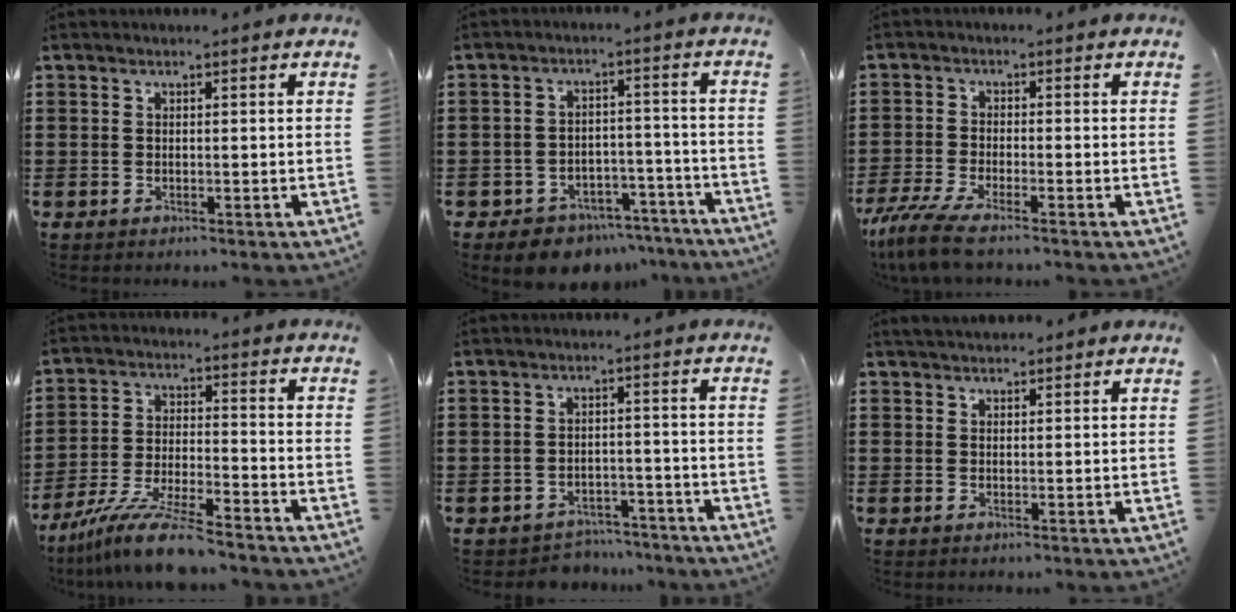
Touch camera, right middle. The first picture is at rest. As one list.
[{"total": 6.0, "force": [-5.7, 1.7, 0.7], "torque": [-0.008, 0.023, -0.112]}, {"total": 5.3, "force": [-4.3, 0.5, 3.1], "torque": [-0.087, -0.024, -0.087]}, {"total": 10.4, "force": [-9.0, 0.4, 5.2], "torque": [-0.101, 0.005, -0.173]}, {"total": 3.2, "force": [-3.1, 0.6, -0.3], "torque": [-0.005, -0.003, -0.068]}, {"total": 1.8, "force": [1.7, 0.6, 0.2], "torque": [-0.008, 0.006, 0.034]}]